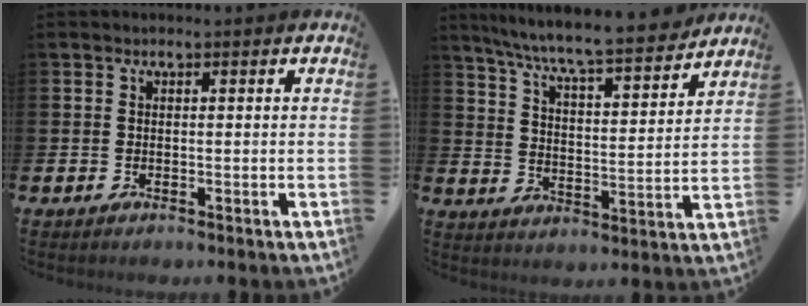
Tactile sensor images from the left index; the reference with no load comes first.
{"total": 8.2, "force": [7.7, 0.3, 2.7], "torque": [-0.078, -0.059, 0.131]}